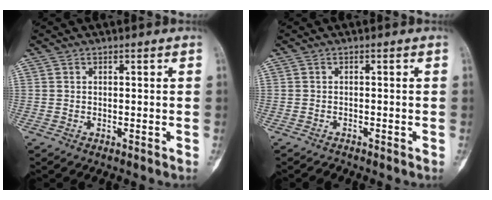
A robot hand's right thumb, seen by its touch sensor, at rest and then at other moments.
{"total": 0.8, "force": [-0.8, 0.2, -0.2], "torque": [0.003, 0.004, -0.015]}